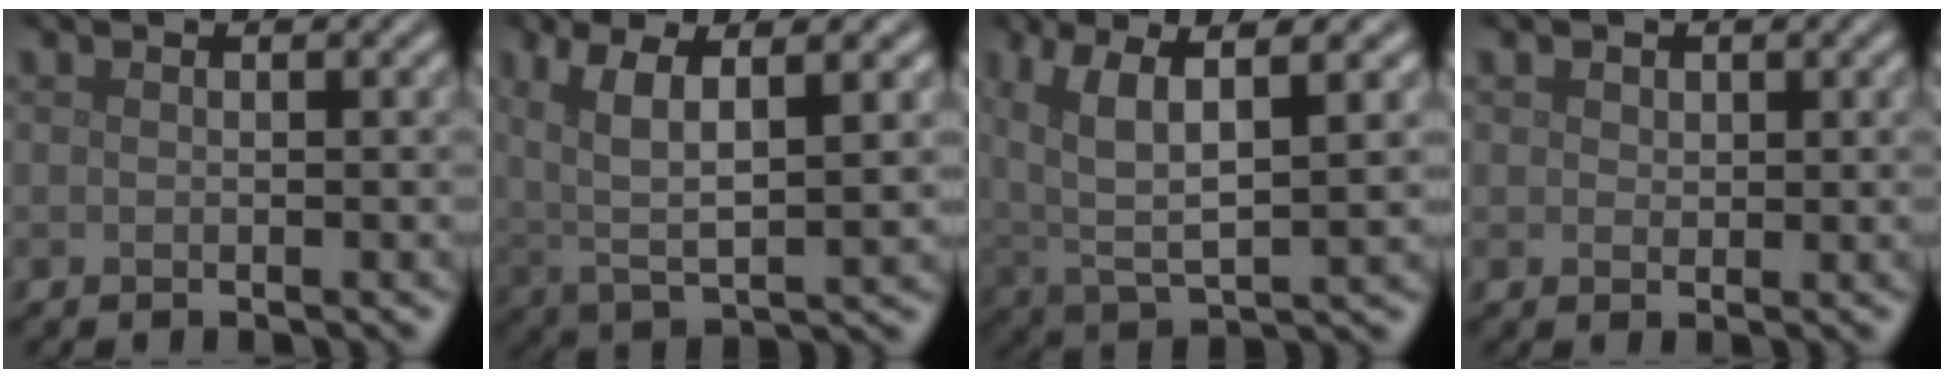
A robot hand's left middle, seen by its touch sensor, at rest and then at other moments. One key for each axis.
{"total": 6.9, "fx": 2.6, "fy": 2.2, "fz": 5.9, "tx": -0.125, "ty": 0.002, "tz": 0.051}
{"total": 8.0, "fx": 3.6, "fy": 2.7, "fz": 6.6, "tx": -0.143, "ty": 0.009, "tz": 0.068}
{"total": 1.0, "fx": 0.5, "fy": 0.8, "fz": 0.3, "tx": -0.005, "ty": -0.002, "tz": 0.008}